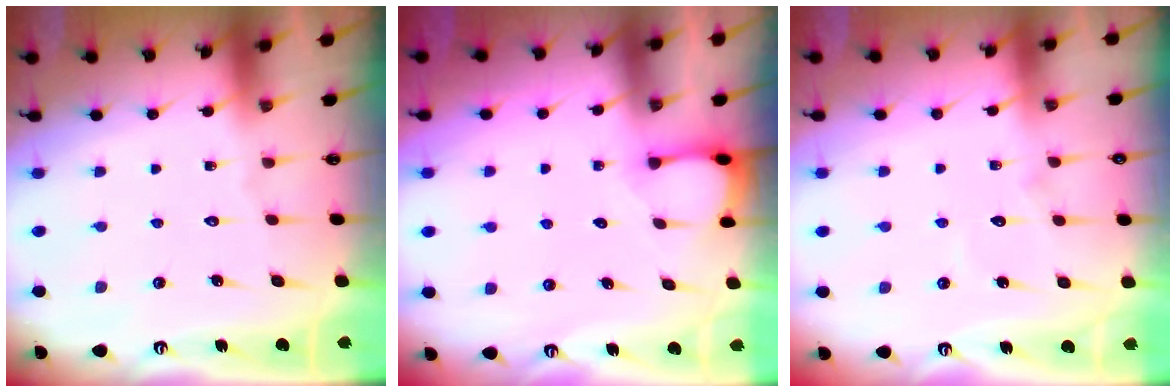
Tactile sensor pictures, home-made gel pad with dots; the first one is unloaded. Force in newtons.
{"total": 1.8, "press": 1.8, "slide": 0.1}
{"total": 5.1, "press": 5.1, "slide": 0.5}